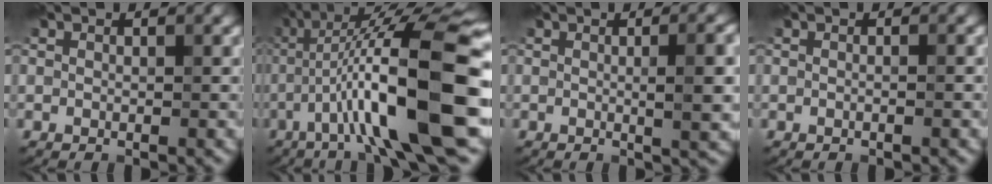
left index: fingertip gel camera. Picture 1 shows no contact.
{"total": 13.9, "force": [-2.9, 2.4, 13.4], "torque": [-0.213, 0.025, -0.043]}
{"total": 4.6, "force": [0.2, 1.1, 4.5], "torque": [-0.056, 0.006, 0.001]}
{"total": 0.7, "force": [-0.1, 0.2, 0.7], "torque": [-0.009, -0.010, -0.008]}